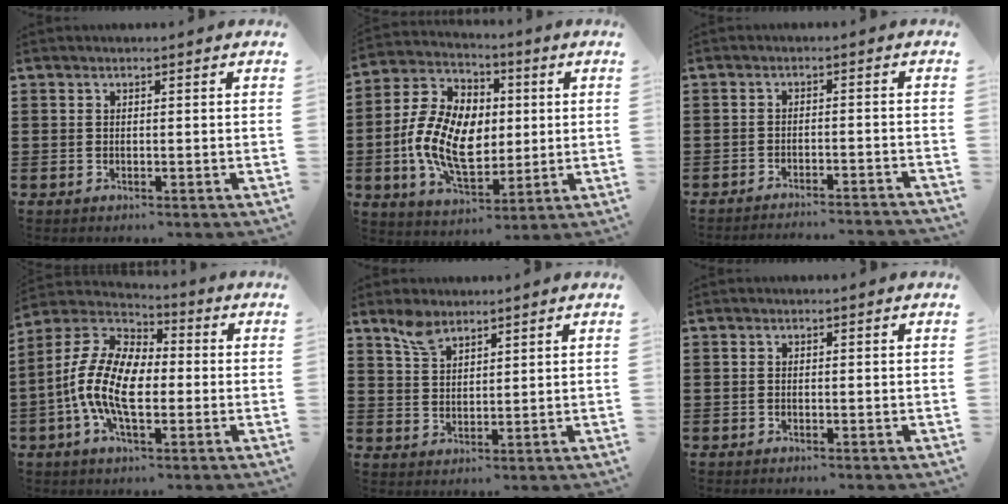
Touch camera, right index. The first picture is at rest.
{"total": 12.9, "force": [-0.9, 8.5, 9.7], "torque": [-0.228, 0.011, -0.017]}
{"total": 2.7, "force": [-2.7, -0.3, 0.4], "torque": [-0.011, -0.001, -0.057]}
{"total": 11.9, "force": [-2.4, 6.0, 10.0], "torque": [-0.240, -0.002, -0.051]}
{"total": 4.0, "force": [3.1, 1.8, 1.8], "torque": [-0.045, 0.003, 0.058]}
{"total": 0.0}